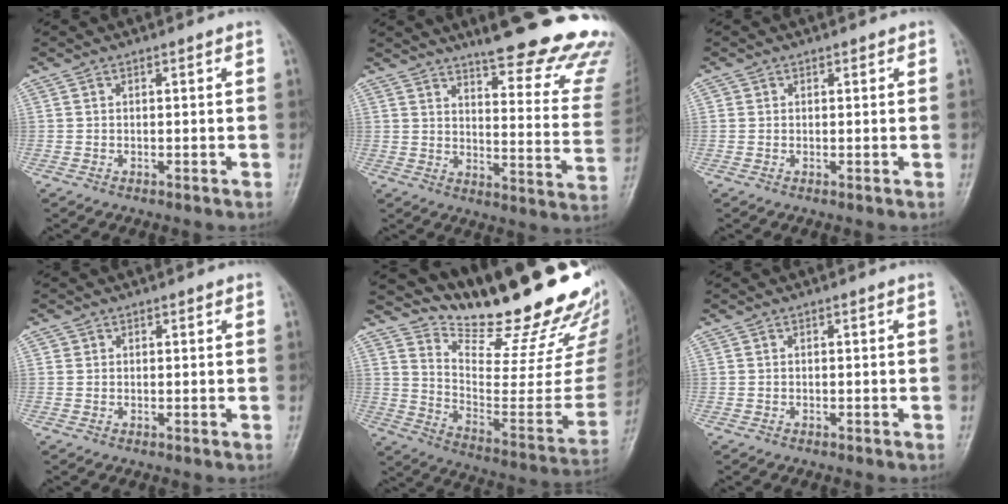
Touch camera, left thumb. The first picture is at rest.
{"total": 27.2, "force": [21.1, 5.6, 16.2], "torque": [-0.173, -0.135, 0.252]}
{"total": 1.2, "force": [0.6, 1.1, 0.1], "torque": [0.014, -0.001, 0.003]}
{"total": 1.2, "force": [0.6, 1.0, 0.1], "torque": [0.013, -0.002, 0.004]}
{"total": 27.8, "force": [23.5, 6.6, 13.2], "torque": [-0.165, -0.174, 0.335]}
{"total": 0.0}